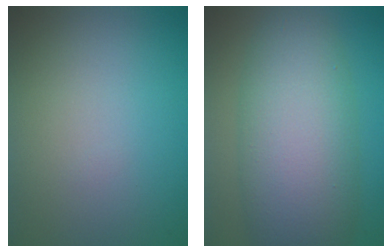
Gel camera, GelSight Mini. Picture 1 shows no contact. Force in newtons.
{"total": 9.5, "press": 9.5, "slide": 0.3}